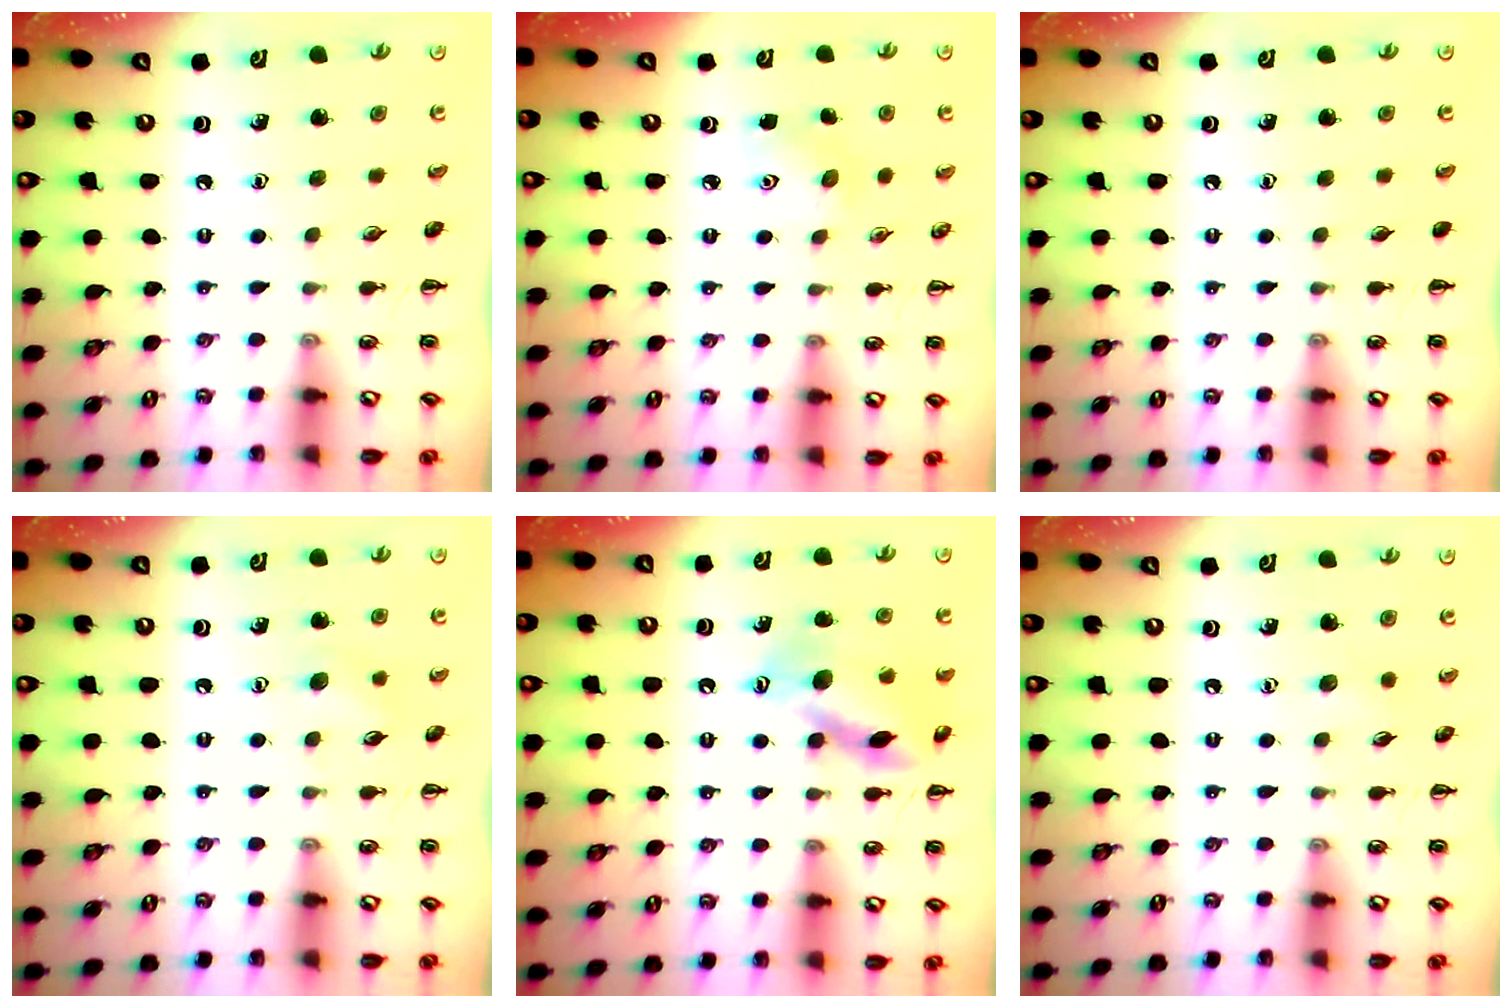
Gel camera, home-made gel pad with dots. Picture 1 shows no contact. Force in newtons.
{"total": 5.8, "press": 5.6, "slide": 1.5}
{"total": 0.0}
{"total": 5.7, "press": 5.5, "slide": 1.6}
{"total": 14.7, "press": 14.6, "slide": 1.4}
{"total": 3.4, "press": 3.2, "slide": 1.0}